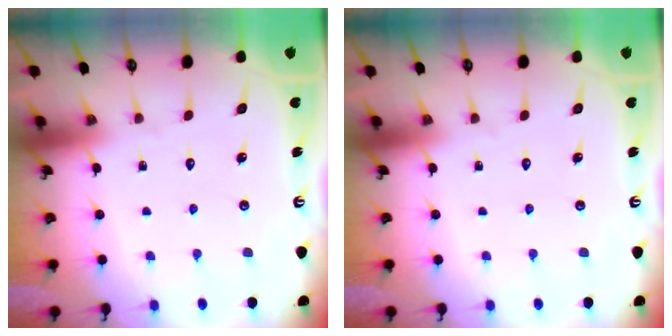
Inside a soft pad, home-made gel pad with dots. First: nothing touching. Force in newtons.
{"total": 0.0}